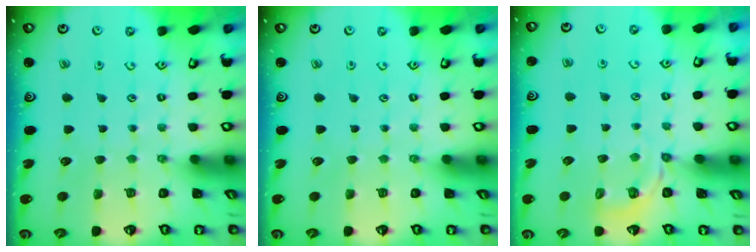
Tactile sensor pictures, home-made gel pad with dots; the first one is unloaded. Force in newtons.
{"total": 0.0}
{"total": 2.8, "press": 2.1, "slide": 1.8}